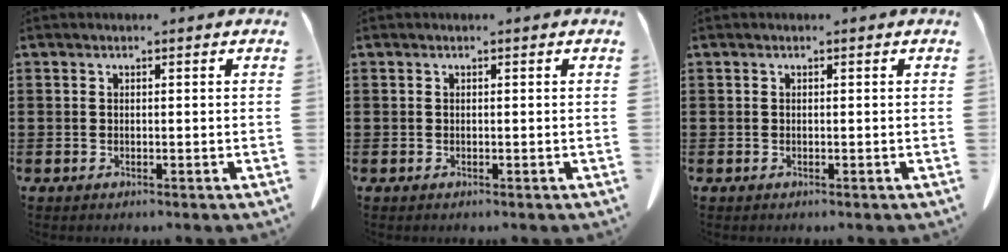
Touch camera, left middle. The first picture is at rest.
{"total": 0.0}
{"total": 0.0}